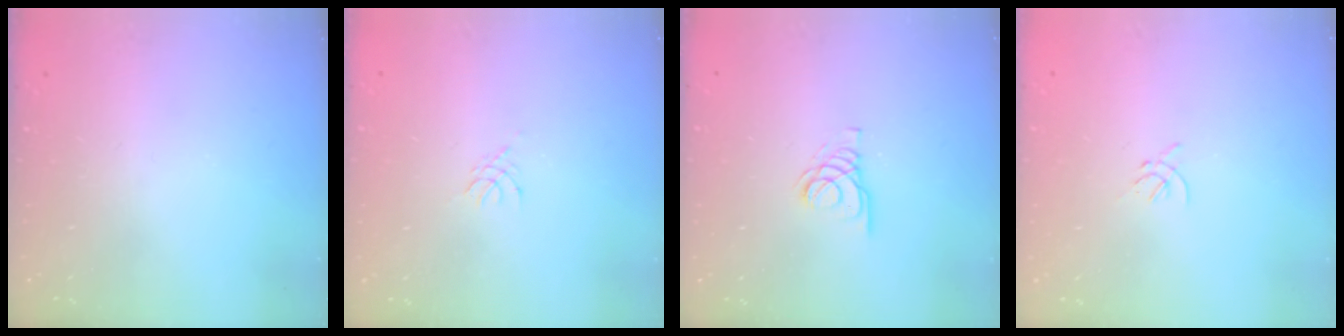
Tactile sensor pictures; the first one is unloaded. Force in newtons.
{"total": 2.8, "press": 2.7, "slide": 0.6}
{"total": 2.8, "press": 2.8, "slide": 0.3}
{"total": 1.2, "press": 1.1, "slide": 0.5}